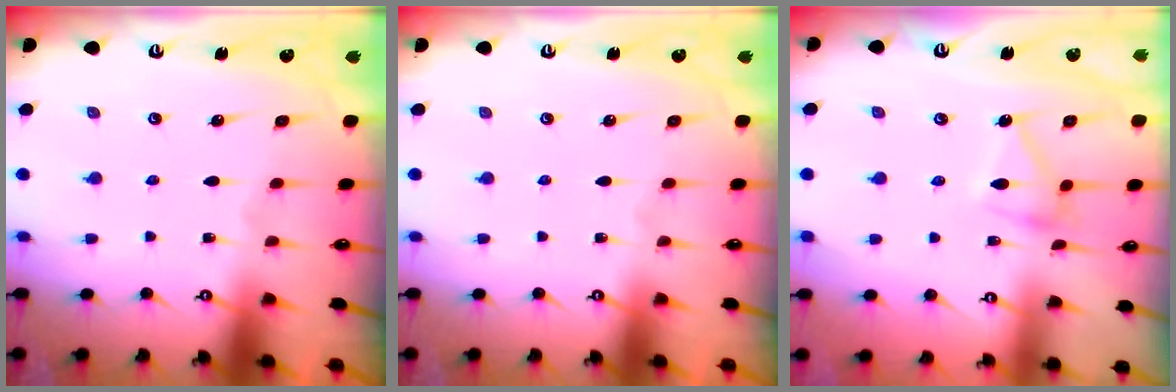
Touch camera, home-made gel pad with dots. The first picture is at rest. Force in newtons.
{"total": 0.0}
{"total": 11.5, "press": 11.4, "slide": 0.4}